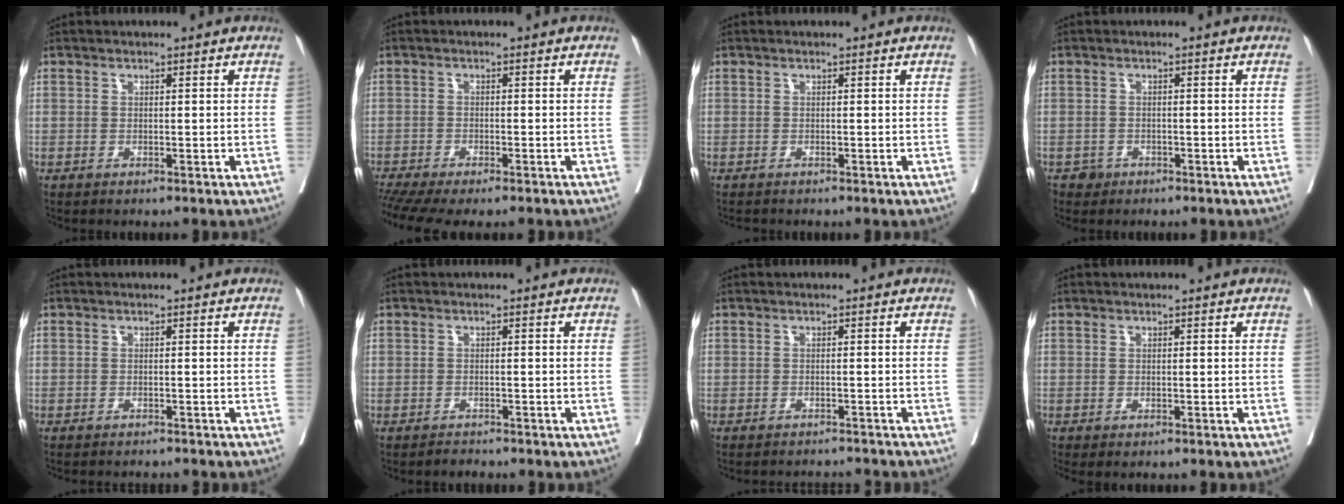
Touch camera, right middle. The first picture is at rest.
{"total": 8.6, "force": [-7.0, 1.6, 4.7], "torque": [-0.077, -0.003, -0.111]}
{"total": 0.5, "force": [-0.5, 0.2, -0.1], "torque": [-0.004, -0.001, -0.009]}
{"total": 1.5, "force": [-1.0, 1.2, -0.1], "torque": [0.004, 0.007, -0.016]}
{"total": 5.2, "force": [-4.8, 1.1, 1.6], "torque": [-0.015, -0.005, -0.058]}
{"total": 1.0, "force": [-0.9, 0.2, -0.1], "torque": [0.000, -0.003, -0.014]}
{"total": 5.3, "force": [-5.3, 0.4, 0.4], "torque": [0.001, -0.001, -0.062]}
{"total": 0.9, "force": [-0.8, 0.2, 0.4], "torque": [-0.006, -0.004, -0.013]}